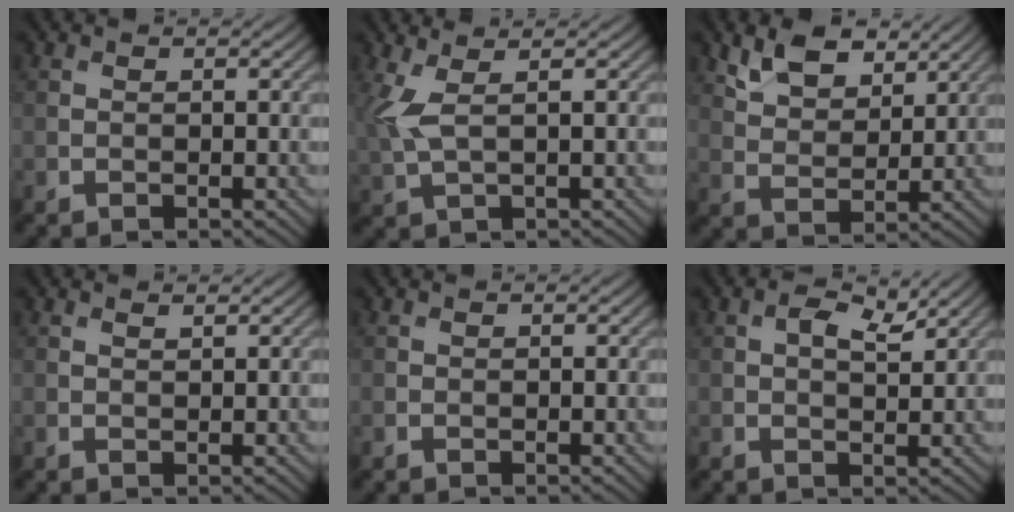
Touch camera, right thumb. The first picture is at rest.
{"total": 4.0, "force": [1.2, 1.1, 3.7], "torque": [-0.098, 0.006, 0.025]}
{"total": 6.4, "force": [4.2, 3.3, 3.5], "torque": [-0.078, -0.003, 0.081]}
{"total": 0.7, "force": [0.6, 0.1, 0.4], "torque": [-0.008, 0.000, 0.010]}
{"total": 0.0}
{"total": 3.8, "force": [1.7, 1.7, 2.9], "torque": [-0.057, 0.002, 0.028]}